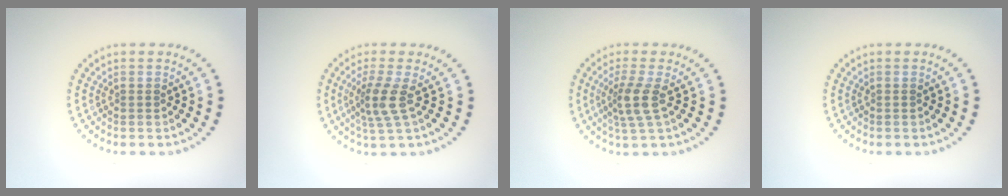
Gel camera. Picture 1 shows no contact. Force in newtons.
{"total": 2.9, "press": 2.2, "slide": 1.8}
{"total": 2.9, "press": 2.3, "slide": 1.8}
{"total": 0.0}